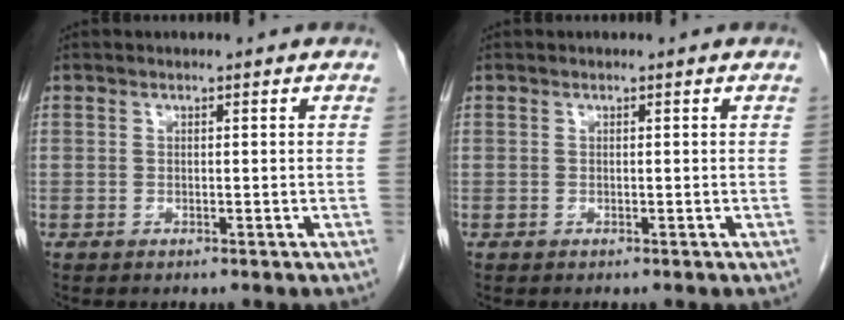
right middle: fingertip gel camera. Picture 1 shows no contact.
{"total": 0.0}